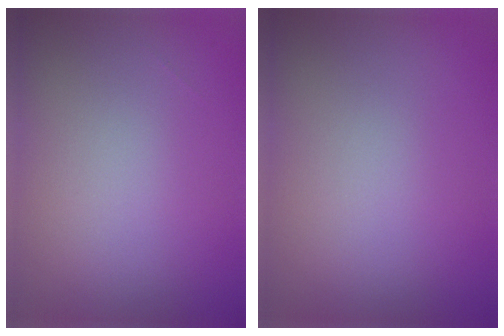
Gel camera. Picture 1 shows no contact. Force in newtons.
{"total": 0.0}